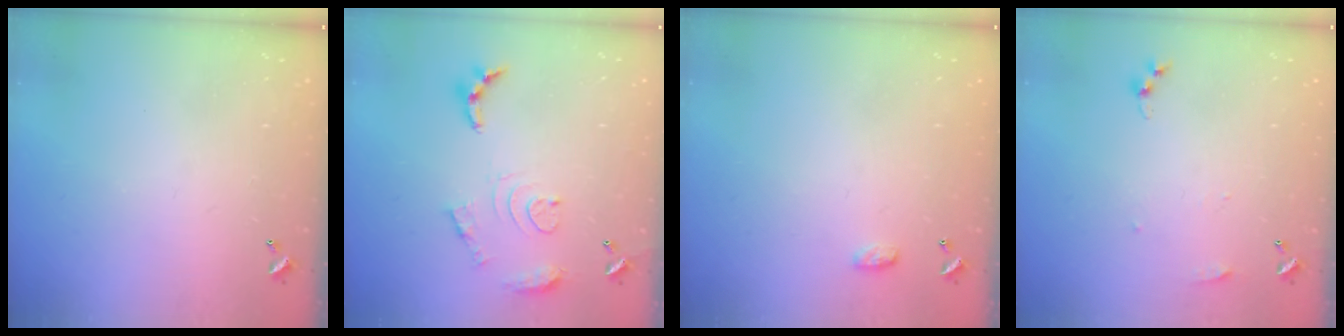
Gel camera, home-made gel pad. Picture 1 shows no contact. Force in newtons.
{"total": 12.6, "press": 12.5, "slide": 1.3}
{"total": 3.4, "press": 3.4, "slide": 0.5}
{"total": 3.8, "press": 3.8, "slide": 0.5}